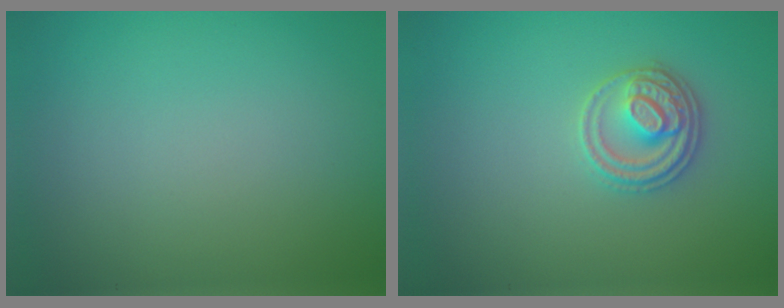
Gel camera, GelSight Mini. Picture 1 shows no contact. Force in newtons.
{"total": 2.8, "press": 2.7, "slide": 0.5}